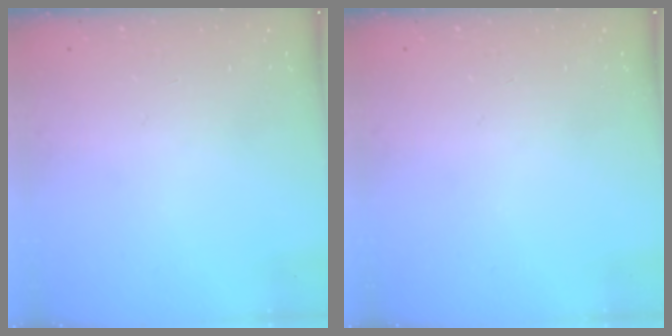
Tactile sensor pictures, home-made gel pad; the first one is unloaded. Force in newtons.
{"total": 0.0}